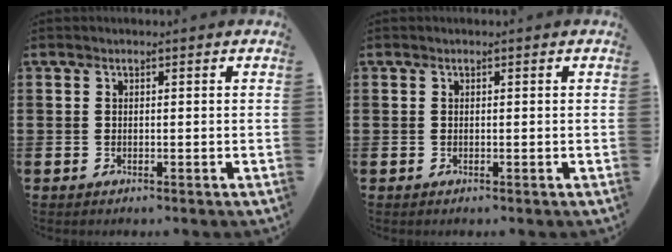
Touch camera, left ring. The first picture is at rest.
{"total": 0.0}